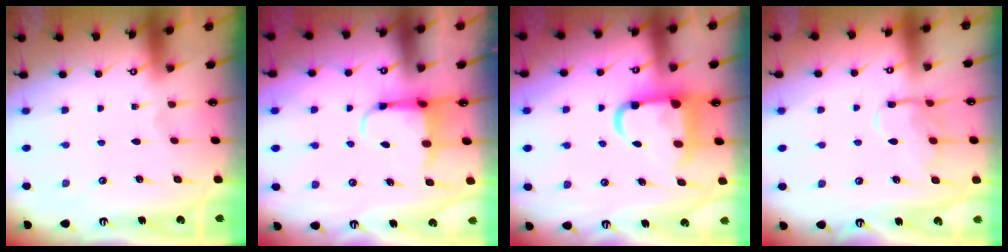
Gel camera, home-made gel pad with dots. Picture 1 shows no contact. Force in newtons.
{"total": 4.1, "press": 4.0, "slide": 1.1}
{"total": 9.9, "press": 9.7, "slide": 1.7}
{"total": 13.1, "press": 13.1, "slide": 1.0}